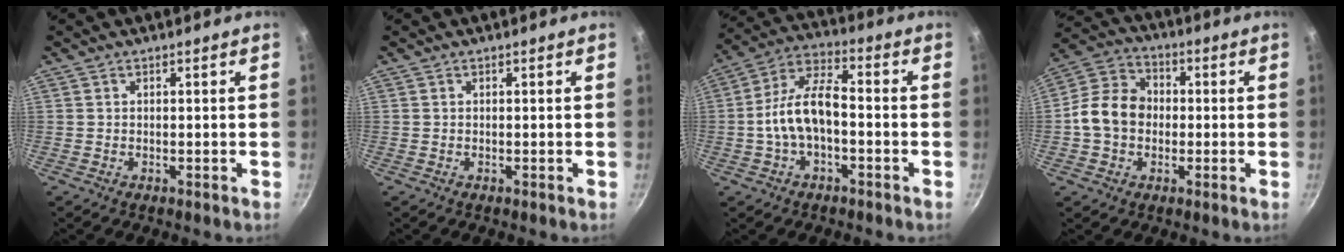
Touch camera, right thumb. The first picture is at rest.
{"total": 0.0}
{"total": 11.2, "force": [-2.1, 5.8, 9.4], "torque": [-0.163, 0.044, -0.050]}
{"total": 11.1, "force": [-0.9, 9.0, 6.5], "torque": [-0.089, 0.027, -0.036]}